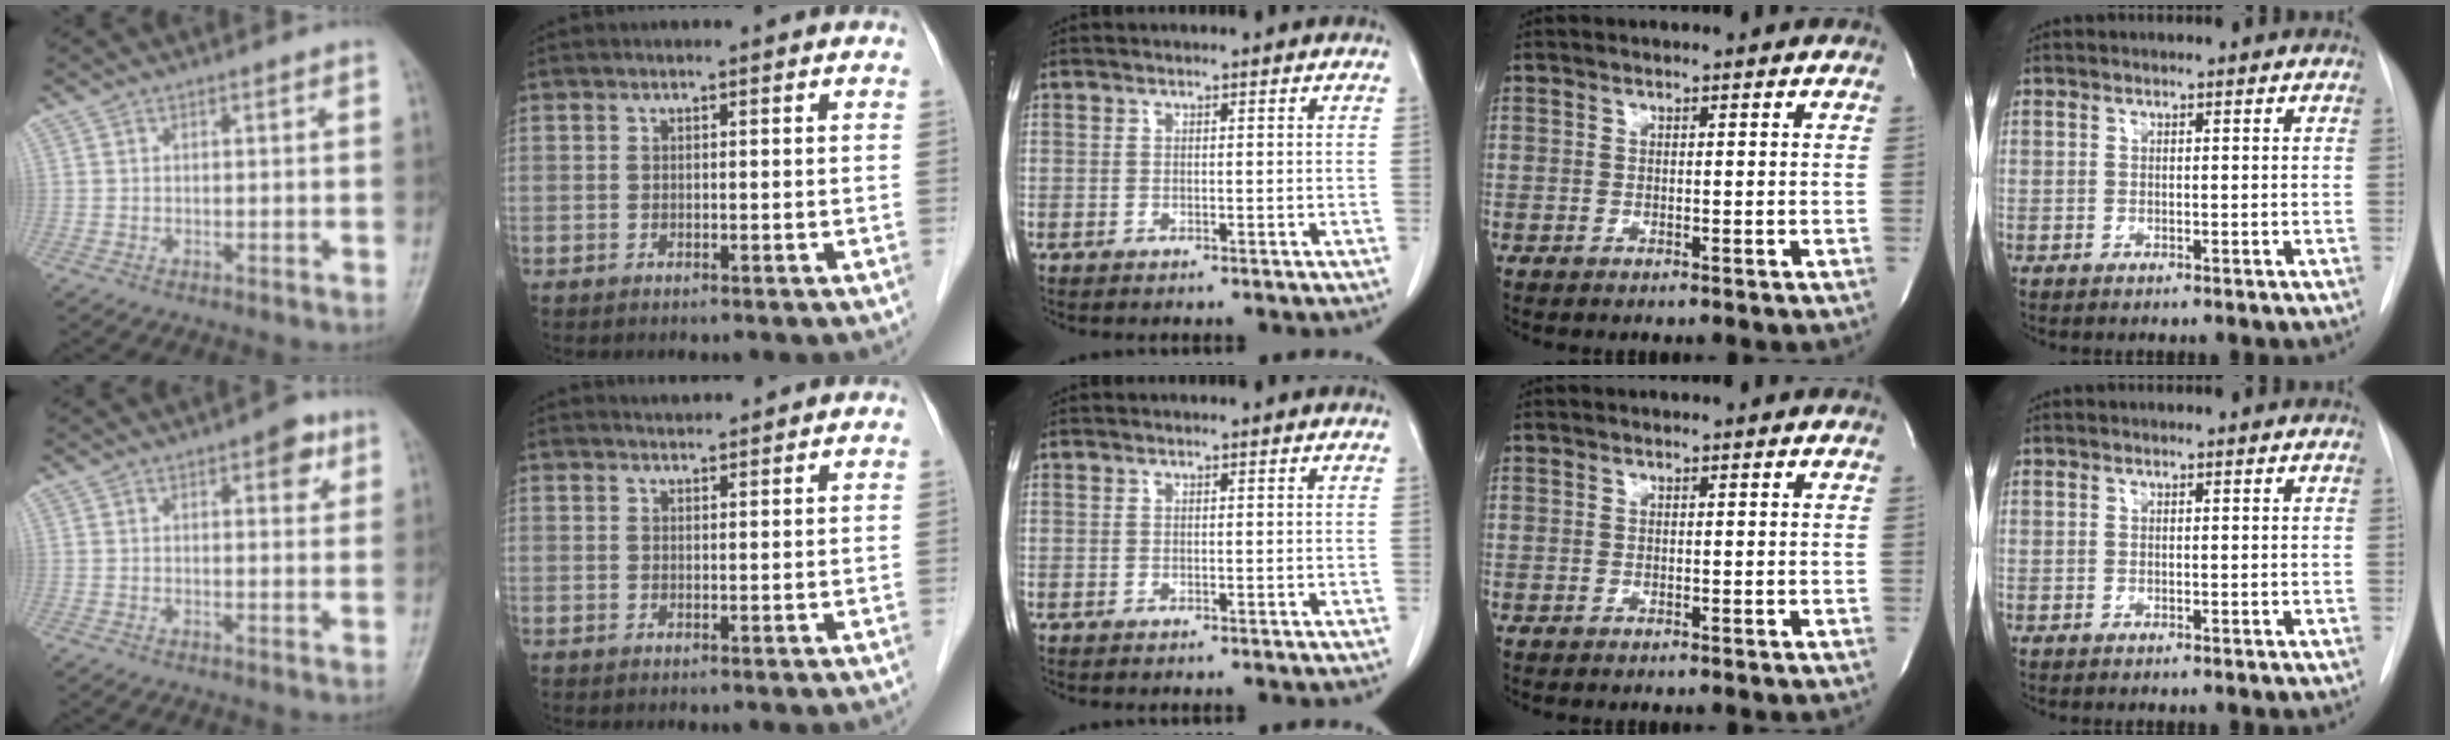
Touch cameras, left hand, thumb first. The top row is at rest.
{"thumb": {"total": 4.6, "force": [2.2, 2.1, 3.4], "torque": [-0.026, -0.005, 0.021]}, "index": {"total": 1.7, "force": [1.7, 0.0, -0.2], "torque": [-0.008, 0.011, 0.033]}}